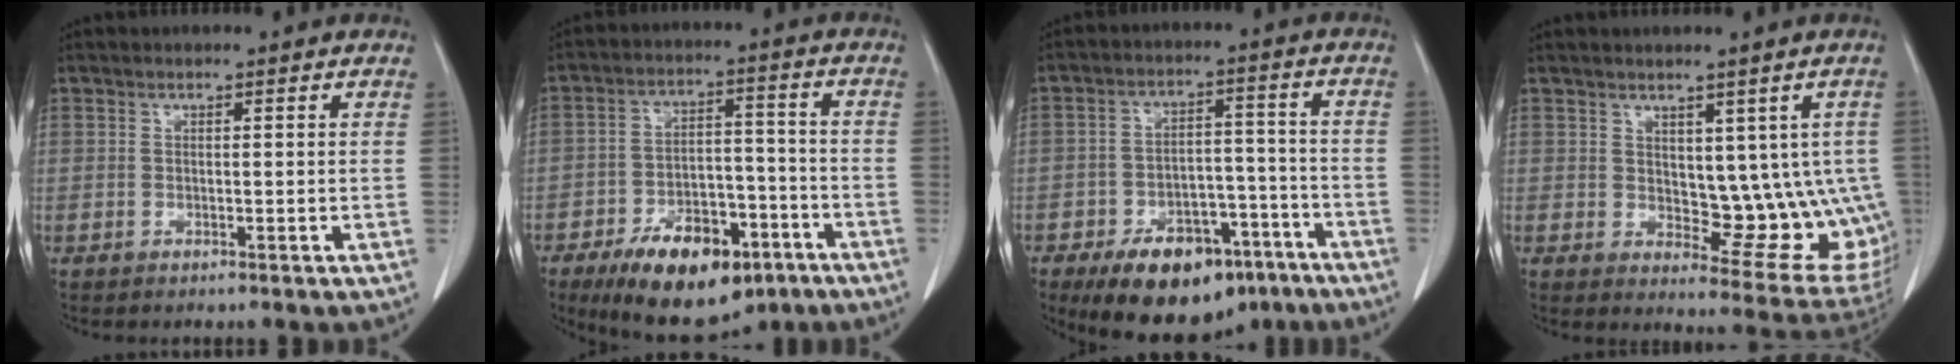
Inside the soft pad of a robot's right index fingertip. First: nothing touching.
{"total": 15.5, "force": [-9.6, 7.3, 9.8], "torque": [-0.153, 0.010, -0.146]}
{"total": 15.4, "force": [-10.3, 8.0, 8.2], "torque": [-0.117, 0.028, -0.154]}
{"total": 12.0, "force": [1.0, 6.3, 10.1], "torque": [-0.097, -0.001, 0.029]}